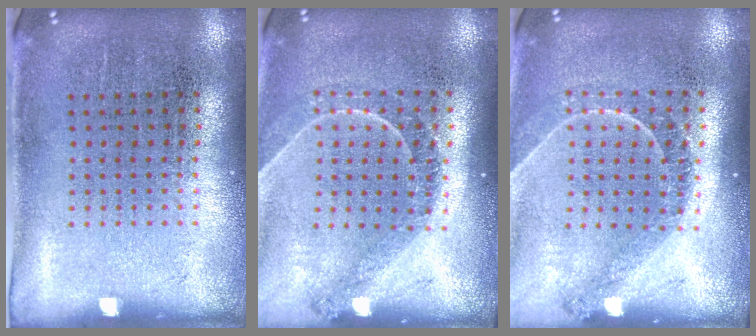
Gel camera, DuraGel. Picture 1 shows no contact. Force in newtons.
{"total": 1.3, "press": 1.2, "slide": 0.2}
{"total": 1.3, "press": 1.2, "slide": 0.2}